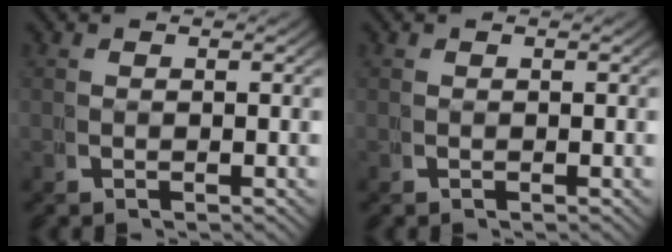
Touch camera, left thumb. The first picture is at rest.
{"total": 0.0}